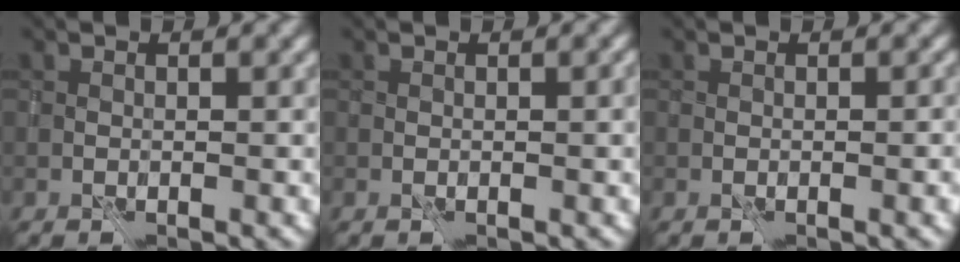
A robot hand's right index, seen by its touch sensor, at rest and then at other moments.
{"total": 0.9, "force": [0.0, 0.2, 0.9], "torque": [-0.010, -0.002, 0.004]}
{"total": 1.2, "force": [-0.3, 0.2, 1.1], "torque": [-0.007, 0.006, 0.000]}